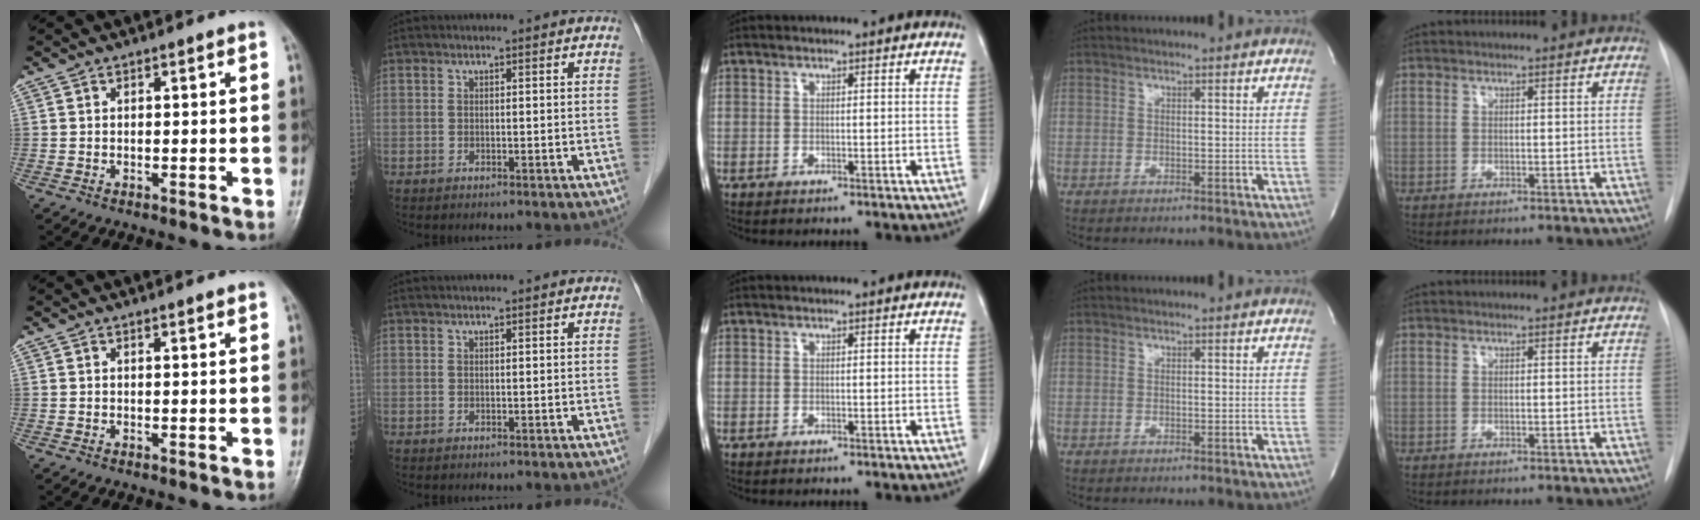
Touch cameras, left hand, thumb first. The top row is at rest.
{"thumb": {"total": 1.0, "force": [0.8, 0.1, 0.5], "torque": [-0.005, -0.003, 0.012]}, "index": {"total": 2.1, "force": [2.0, 0.1, 0.8], "torque": [-0.008, 0.026, 0.031]}}